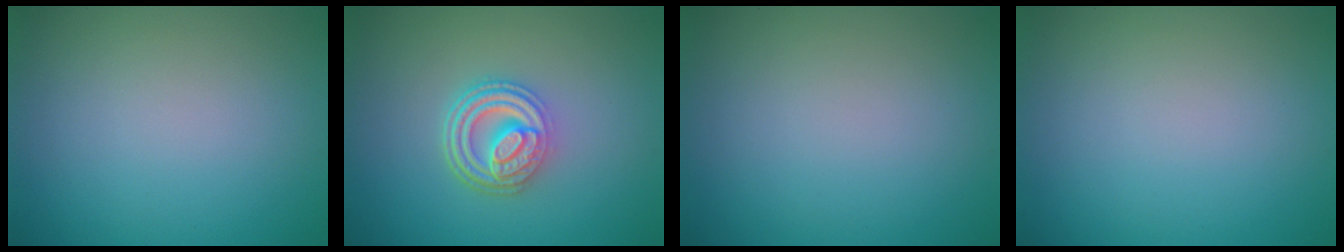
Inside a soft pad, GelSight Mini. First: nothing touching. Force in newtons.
{"total": 4.8, "press": 3.7, "slide": 3.1}
{"total": 0.0}
{"total": 0.0}